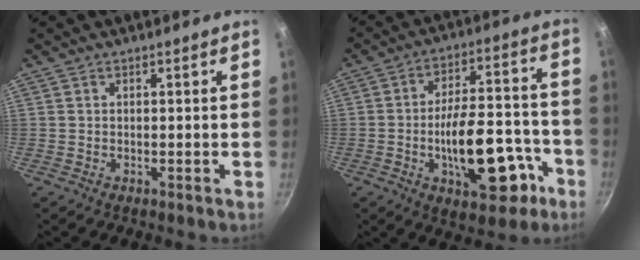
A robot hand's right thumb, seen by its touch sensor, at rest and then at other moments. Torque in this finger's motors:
{"motor_torque": [2.73, 2.19, 1.68, -1.00, 0.58]}